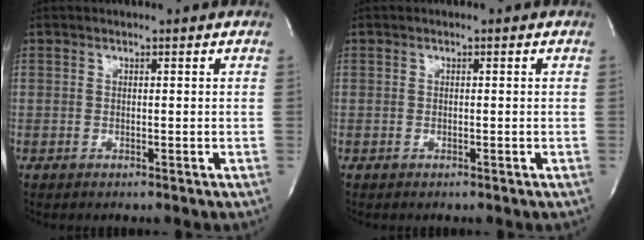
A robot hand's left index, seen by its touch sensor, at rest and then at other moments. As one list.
[{"total": 0.0}]